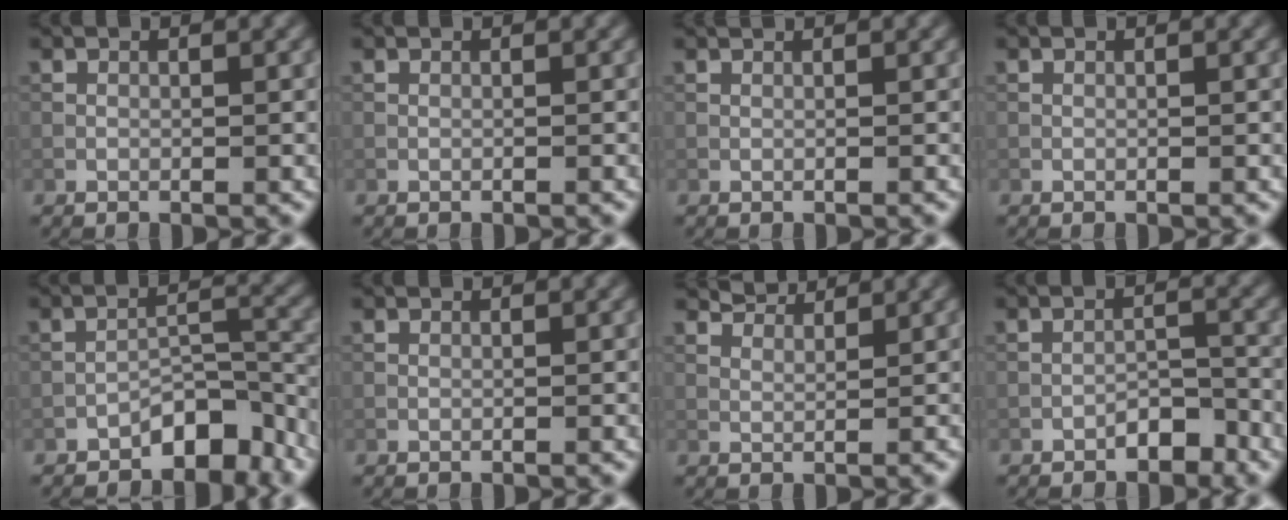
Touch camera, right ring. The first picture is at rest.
{"total": 0.0}
{"total": 0.6, "force": [0.6, 0.1, 0.3], "torque": [-0.011, -0.001, 0.002]}
{"total": 0.0}
{"total": 4.5, "force": [-3.4, 1.9, 2.4], "torque": [-0.024, 0.014, -0.056]}
{"total": 0.6, "force": [0.6, 0.1, 0.2], "torque": [-0.007, -0.003, 0.000]}
{"total": 2.6, "force": [2.4, 0.4, 0.8], "torque": [-0.022, -0.006, 0.044]}
{"total": 2.3, "force": [-1.8, 0.9, 1.2], "torque": [-0.013, 0.012, -0.030]}